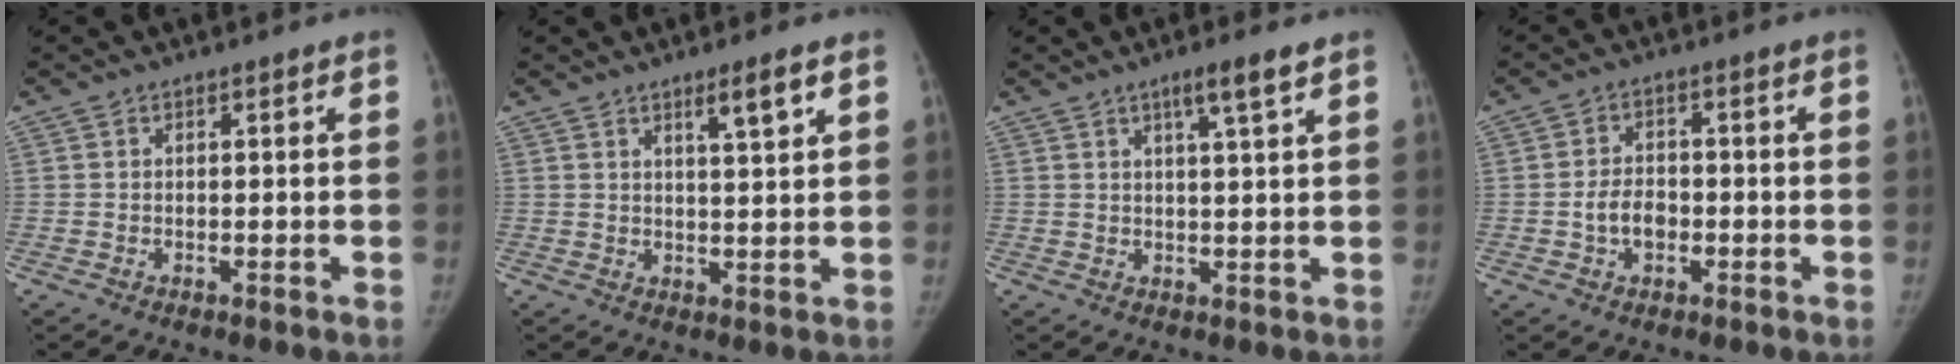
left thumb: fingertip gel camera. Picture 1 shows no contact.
{"total": 4.5, "force": [2.6, 0.4, 3.7], "torque": [-0.058, -0.018, 0.044]}
{"total": 4.5, "force": [2.6, 0.1, 3.6], "torque": [-0.060, -0.012, 0.046]}
{"total": 4.8, "force": [-1.4, 3.3, 3.2], "torque": [-0.044, 0.015, -0.025]}